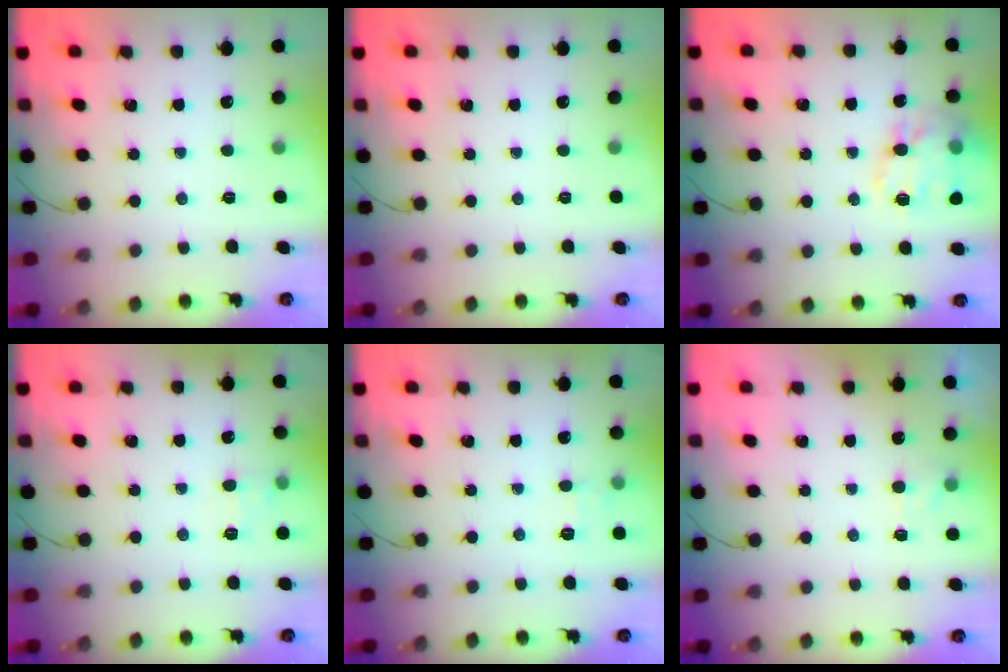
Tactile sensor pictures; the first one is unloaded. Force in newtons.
{"total": 0.0}
{"total": 17.7, "press": 17.6, "slide": 2.1}
{"total": 6.6, "press": 6.4, "slide": 1.7}
{"total": 4.9, "press": 4.7, "slide": 1.4}
{"total": 2.0, "press": 1.6, "slide": 1.2}